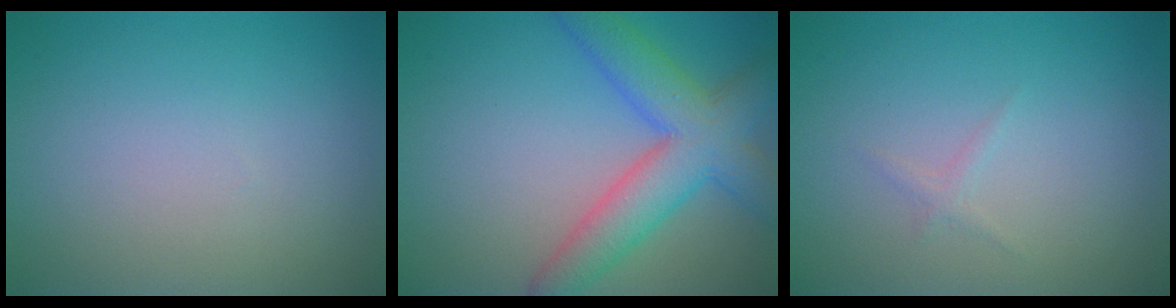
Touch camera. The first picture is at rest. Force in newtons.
{"total": 7.0, "press": 7.0, "slide": 0.3}
{"total": 0.7, "press": 0.7, "slide": 0.1}